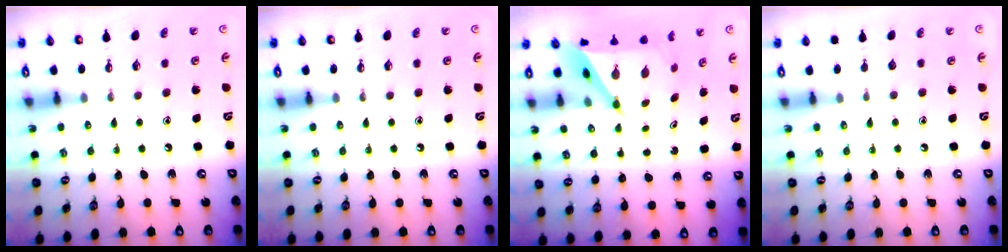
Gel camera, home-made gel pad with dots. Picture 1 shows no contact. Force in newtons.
{"total": 0.0}
{"total": 6.6, "press": 6.5, "slide": 0.6}
{"total": 0.0}